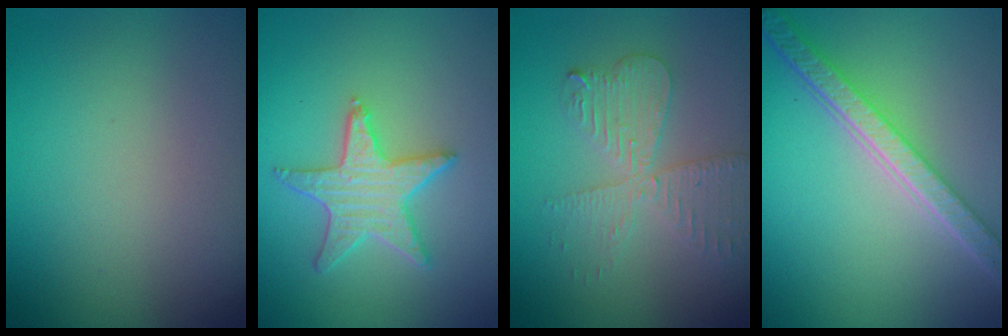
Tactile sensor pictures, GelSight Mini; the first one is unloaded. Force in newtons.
{"total": 3.9, "press": 3.6, "slide": 1.6}
{"total": 4.3, "press": 3.6, "slide": 2.3}
{"total": 5.7, "press": 4.2, "slide": 3.9}